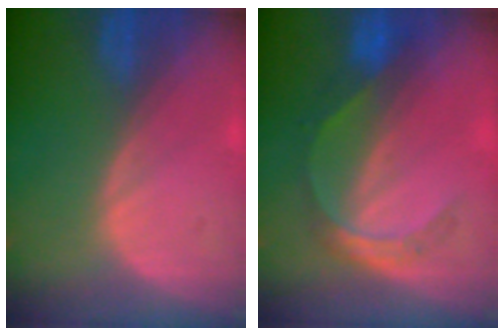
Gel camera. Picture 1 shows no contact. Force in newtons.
{"total": 5.1, "press": 4.9, "slide": 1.4}